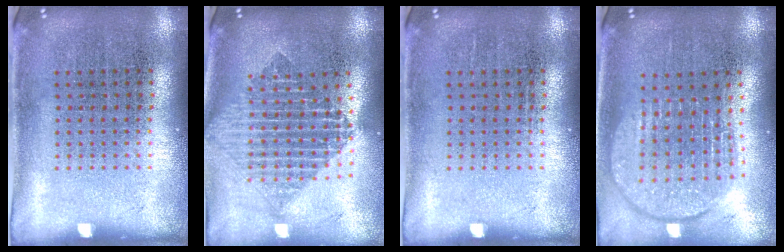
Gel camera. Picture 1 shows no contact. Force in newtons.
{"total": 2.0, "press": 1.7, "slide": 1.2}
{"total": 0.0}
{"total": 1.8, "press": 1.5, "slide": 1.0}